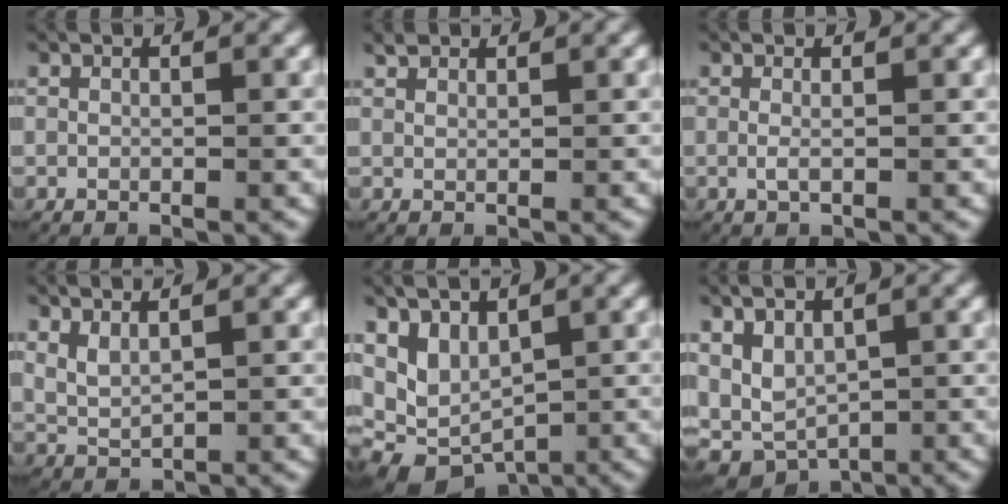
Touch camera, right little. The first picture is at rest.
{"total": 0.9, "force": [0.9, 0.2, 0.2], "torque": [-0.010, -0.003, 0.021]}
{"total": 0.9, "force": [-0.2, 0.1, 0.9], "torque": [-0.023, -0.007, -0.001]}
{"total": 2.9, "force": [1.1, 2.1, 1.6], "torque": [-0.046, -0.005, 0.027]}
{"total": 9.1, "force": [-1.5, 7.7, 4.6], "torque": [-0.117, -0.033, -0.021]}
{"total": 7.5, "force": [-0.5, 6.3, 4.0], "torque": [-0.101, -0.021, -0.008]}